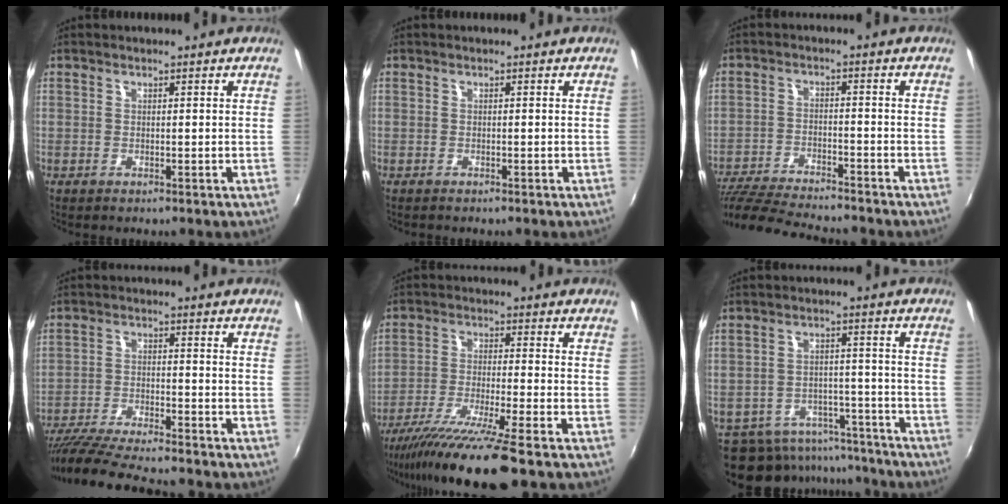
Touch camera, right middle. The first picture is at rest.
{"total": 0.5, "force": [-0.5, 0.2, 0.1], "torque": [-0.002, -0.003, -0.010]}
{"total": 16.2, "force": [-14.4, 2.5, 7.0], "torque": [-0.155, -0.027, -0.241]}
{"total": 15.1, "force": [-13.4, 1.5, 6.8], "torque": [-0.141, -0.026, -0.227]}
{"total": 14.1, "force": [-11.2, -1.1, 8.4], "torque": [-0.172, -0.043, -0.195]}
{"total": 18.7, "force": [-16.2, 7.8, 5.3], "torque": [-0.126, 0.027, -0.211]}